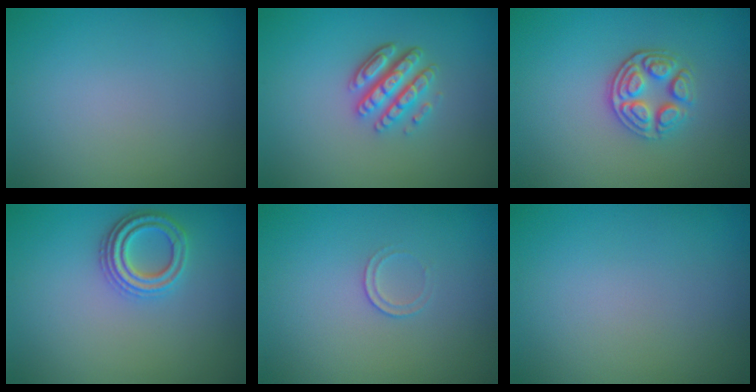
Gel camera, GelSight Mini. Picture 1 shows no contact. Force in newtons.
{"total": 4.3, "press": 3.3, "slide": 2.8}
{"total": 3.7, "press": 3.1, "slide": 2.2}
{"total": 3.0, "press": 2.7, "slide": 1.1}
{"total": 0.7, "press": 0.3, "slide": 0.6}
{"total": 0.0}